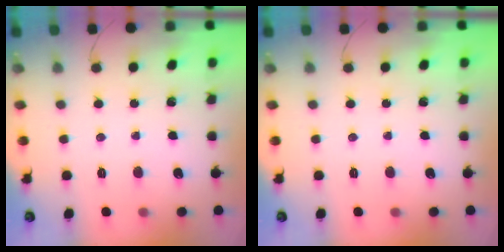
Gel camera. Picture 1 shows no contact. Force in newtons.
{"total": 0.0}